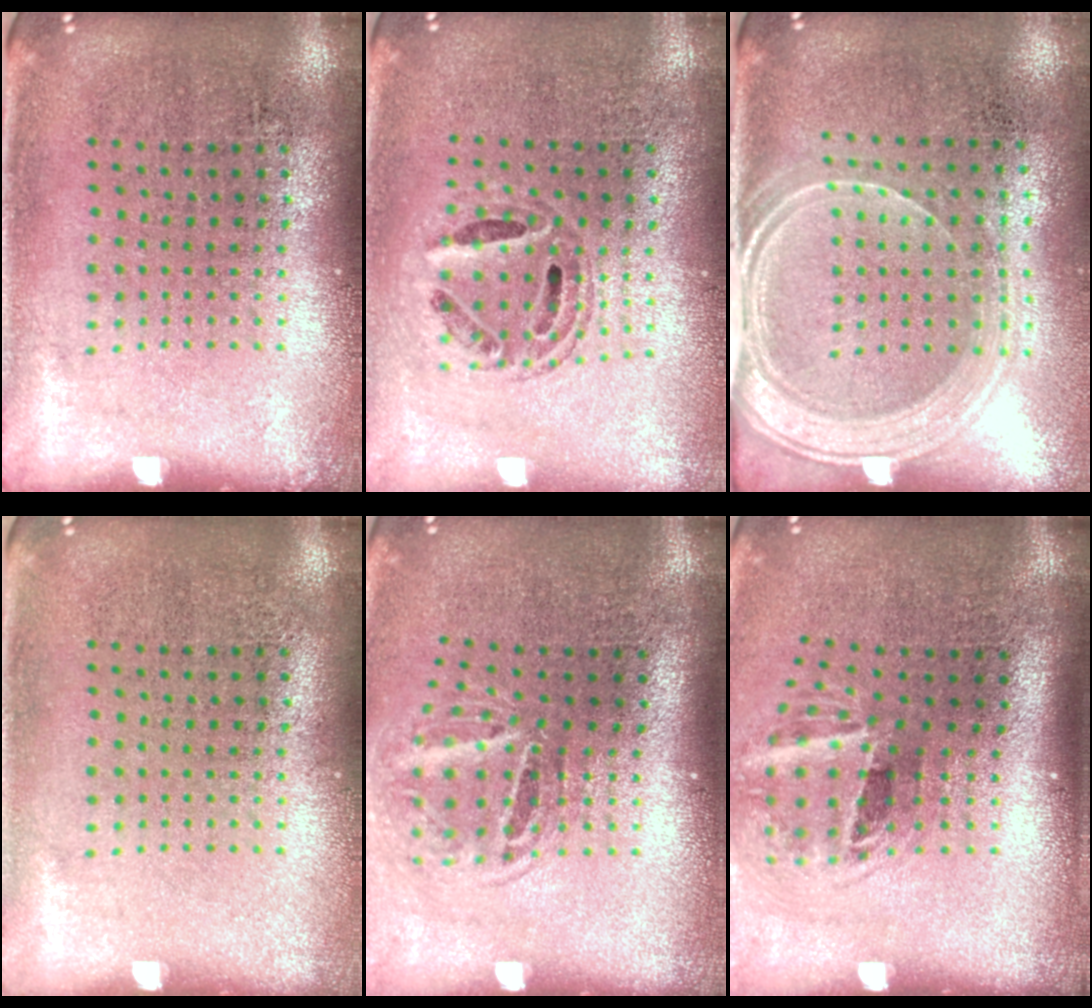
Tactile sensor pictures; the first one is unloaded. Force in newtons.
{"total": 0.8, "press": 0.7, "slide": 0.2}
{"total": 1.8, "press": 1.5, "slide": 0.9}
{"total": 0.0}
{"total": 1.8, "press": 1.2, "slide": 1.3}
{"total": 2.0, "press": 1.2, "slide": 1.6}